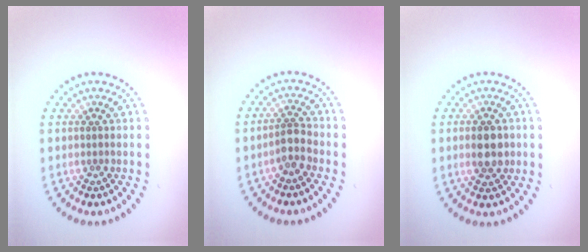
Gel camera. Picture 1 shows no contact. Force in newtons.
{"total": 2.1, "press": 1.8, "slide": 1.2}
{"total": 3.4, "press": 3.4, "slide": 0.1}